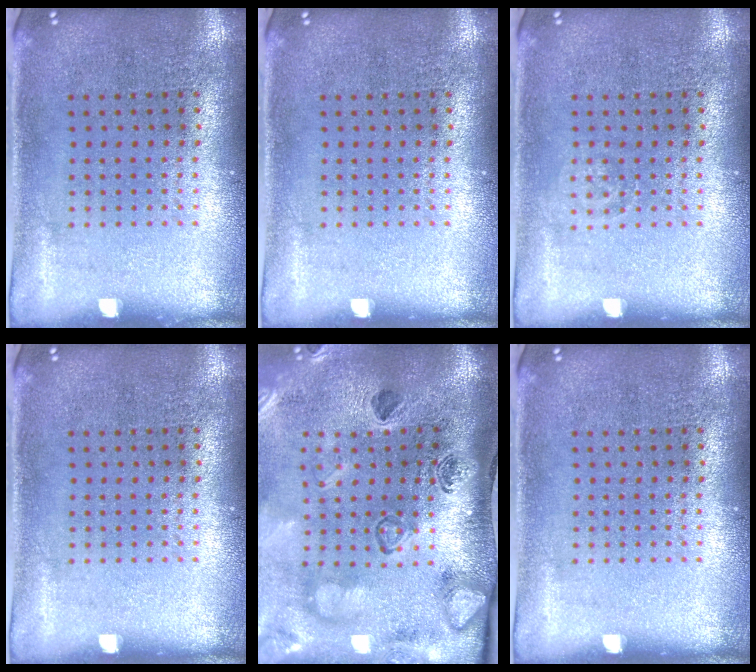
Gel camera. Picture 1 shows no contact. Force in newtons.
{"total": 0.0}
{"total": 0.8, "press": 0.7, "slide": 0.1}
{"total": 0.0}
{"total": 2.8, "press": 2.3, "slide": 1.6}
{"total": 0.0}